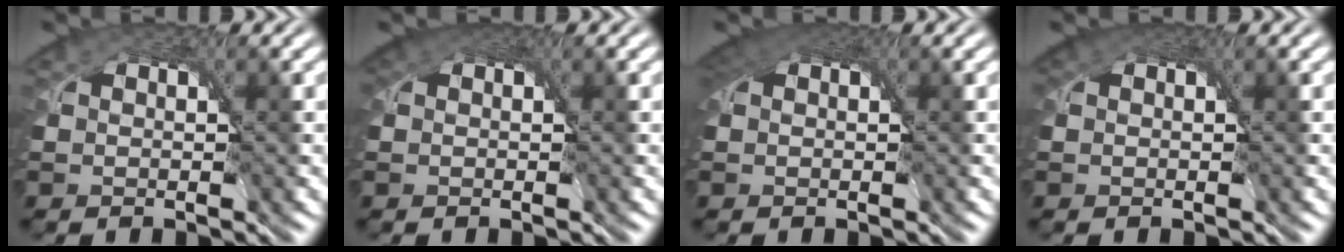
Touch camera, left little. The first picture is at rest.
{"total": 2.0, "force": [1.0, 1.3, 1.1], "torque": [-0.022, 0.004, 0.011]}
{"total": 3.5, "force": [1.5, 2.2, 2.2], "torque": [-0.051, 0.002, 0.017]}
{"total": 1.6, "force": [0.8, 1.1, 0.9], "torque": [-0.017, 0.003, 0.009]}